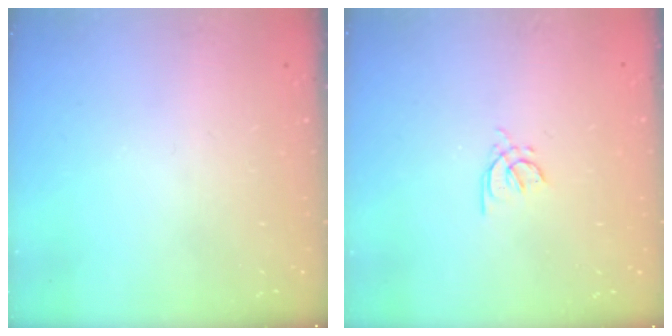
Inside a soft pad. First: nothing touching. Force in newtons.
{"total": 2.8, "press": 2.7, "slide": 0.8}